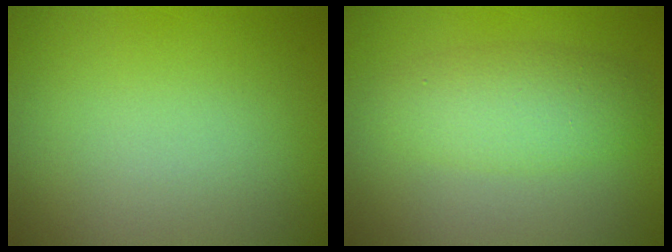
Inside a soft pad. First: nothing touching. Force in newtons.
{"total": 3.7, "press": 3.7, "slide": 0.1}